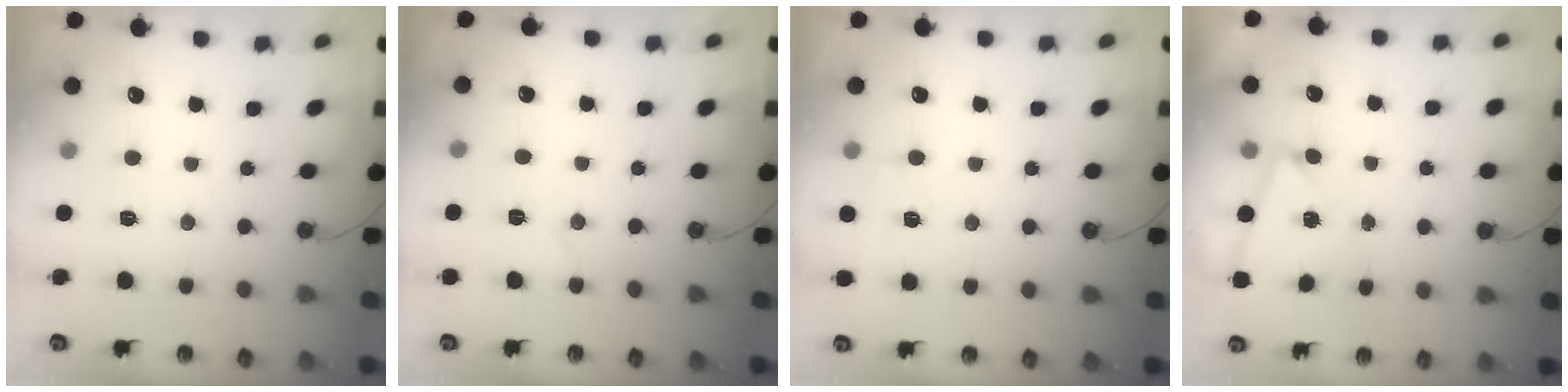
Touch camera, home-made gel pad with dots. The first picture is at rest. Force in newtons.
{"total": 4.6, "press": 4.3, "slide": 1.7}
{"total": 4.2, "press": 3.5, "slide": 2.3}
{"total": 2.8, "press": 1.5, "slide": 2.3}